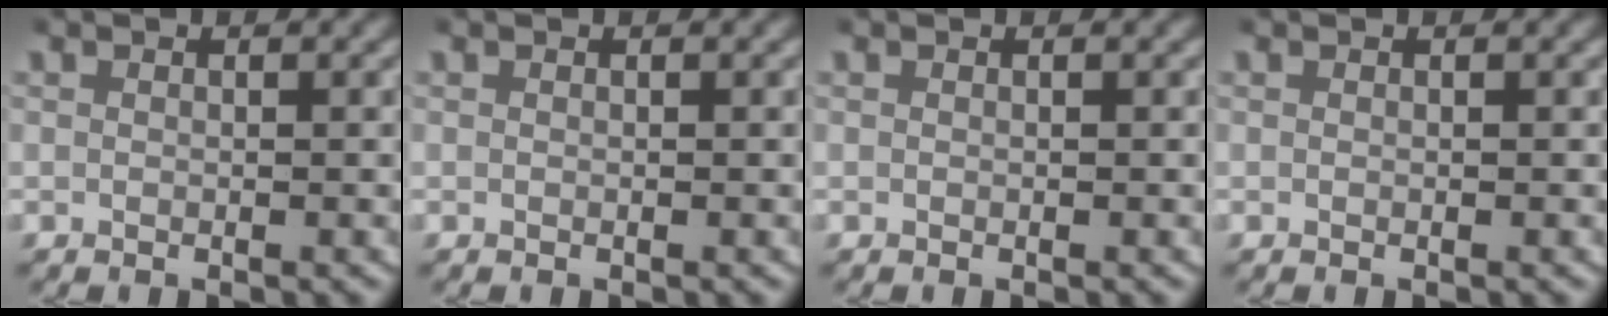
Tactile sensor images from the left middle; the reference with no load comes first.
{"total": 0.0}
{"total": 0.0}
{"total": 0.0}